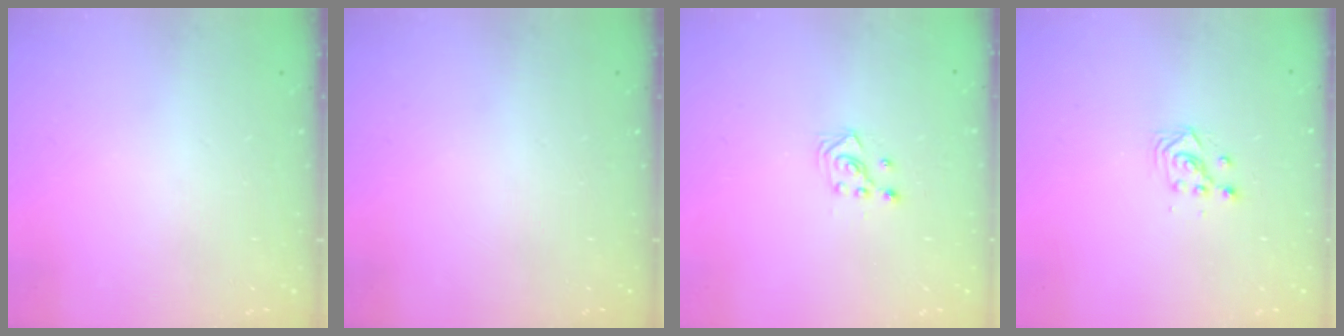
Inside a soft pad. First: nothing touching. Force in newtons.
{"total": 0.0}
{"total": 2.9, "press": 2.9, "slide": 0.3}
{"total": 3.0, "press": 3.0, "slide": 0.2}